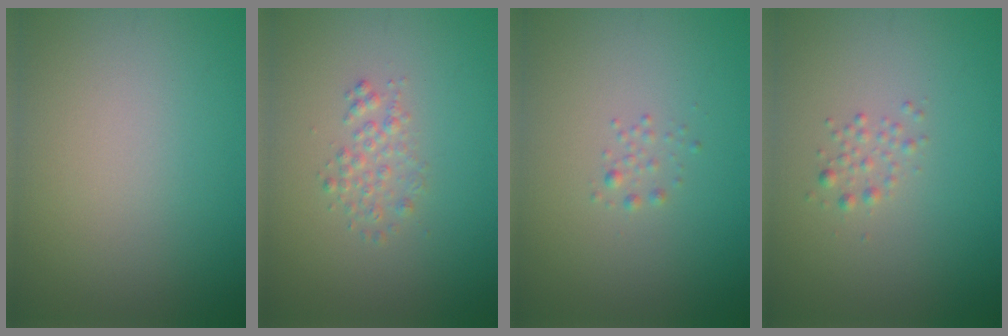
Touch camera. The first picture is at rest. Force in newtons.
{"total": 1.5, "press": 1.5, "slide": 0.0}
{"total": 0.7, "press": 0.7, "slide": 0.0}
{"total": 1.1, "press": 1.1, "slide": 0.0}